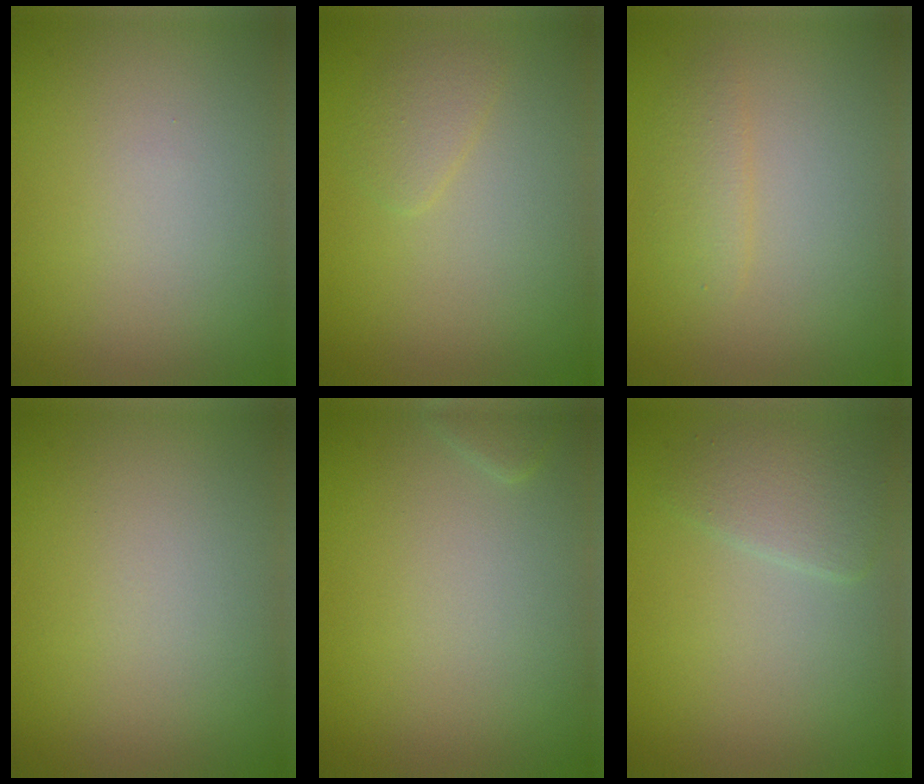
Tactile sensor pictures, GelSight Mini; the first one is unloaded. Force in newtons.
{"total": 1.3, "press": 1.3, "slide": 0.1}
{"total": 1.5, "press": 1.5, "slide": 0.0}
{"total": 0.0}
{"total": 0.8, "press": 0.8, "slide": 0.0}
{"total": 2.4, "press": 2.4, "slide": 0.0}